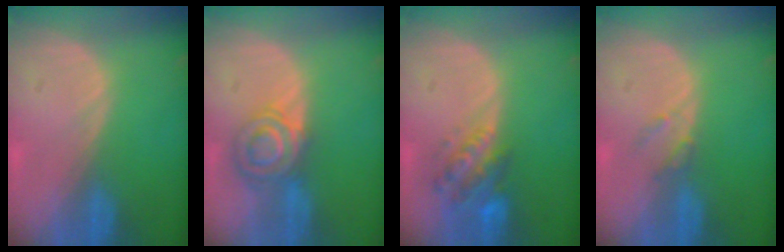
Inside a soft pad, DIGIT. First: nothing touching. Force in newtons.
{"total": 7.2, "press": 6.0, "slide": 3.9}
{"total": 6.3, "press": 5.8, "slide": 2.5}
{"total": 1.9, "press": 1.9, "slide": 0.1}